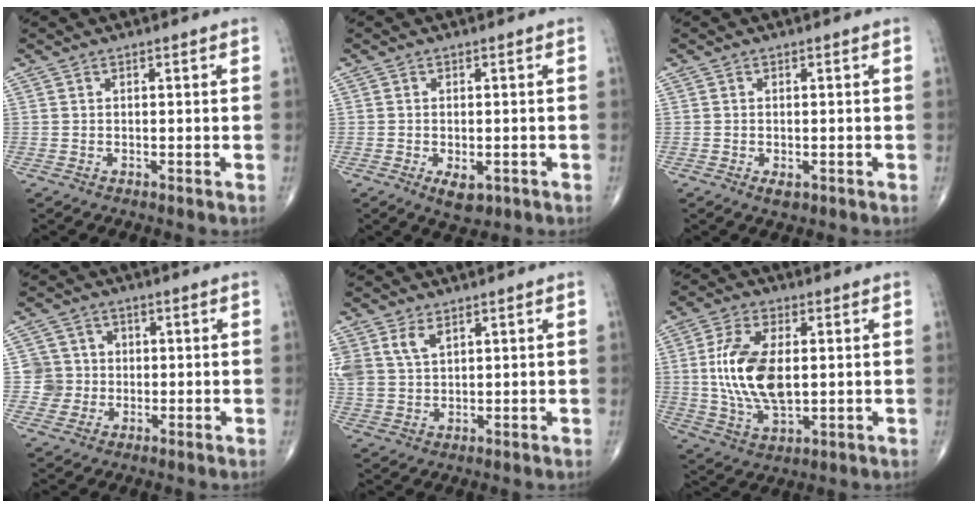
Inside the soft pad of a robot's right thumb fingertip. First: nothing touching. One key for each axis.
{"total": 4.0, "fx": -1.5, "fy": 2.1, "fz": 3.0, "tx": -0.043, "ty": -0.001, "tz": -0.016}
{"total": 1.7, "fx": -0.7, "fy": 0.9, "fz": 1.2, "tx": -0.017, "ty": -0.001, "tz": -0.007}
{"total": 5.3, "fx": -0.1, "fy": 5.3, "fz": 0.2, "tx": 0.033, "ty": 0.012, "tz": -0.007}
{"total": 8.2, "fx": 3.8, "fy": 5.3, "fz": 4.9, "tx": -0.109, "ty": -0.003, "tz": 0.086}
{"total": 14.3, "fx": 1.1, "fy": 7.4, "fz": 12.2, "tx": -0.237, "ty": -0.006, "tz": 0.026}